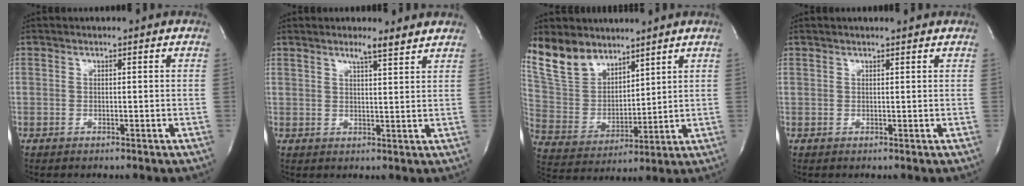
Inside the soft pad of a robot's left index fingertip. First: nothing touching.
{"total": 4.0, "force": [3.5, 0.2, 1.9], "torque": [-0.038, 0.004, 0.049]}
{"total": 11.9, "force": [9.6, 6.1, 3.6], "torque": [-0.085, 0.013, 0.202]}
{"total": 1.4, "force": [1.3, -0.1, 0.5], "torque": [-0.004, -0.002, 0.021]}